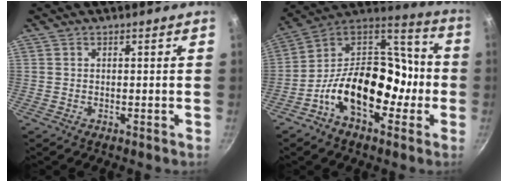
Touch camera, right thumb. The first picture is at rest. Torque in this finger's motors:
{"motor_torque": [2.51, 2.50, 1.38, -1.40, 0.19]}